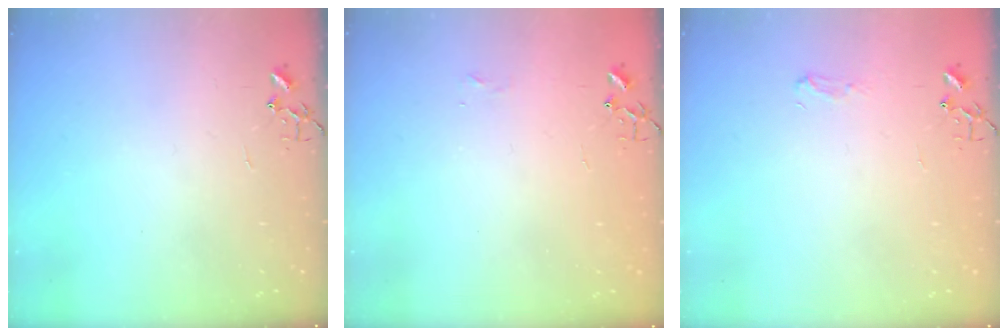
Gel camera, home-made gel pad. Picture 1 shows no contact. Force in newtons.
{"total": 3.9, "press": 3.8, "slide": 0.6}
{"total": 5.1, "press": 5.0, "slide": 0.7}